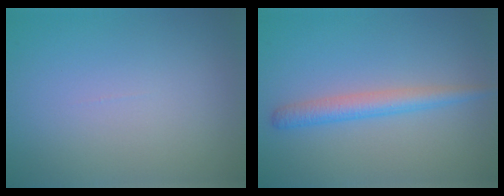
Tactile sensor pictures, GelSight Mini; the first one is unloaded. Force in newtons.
{"total": 2.7, "press": 2.7, "slide": 0.1}